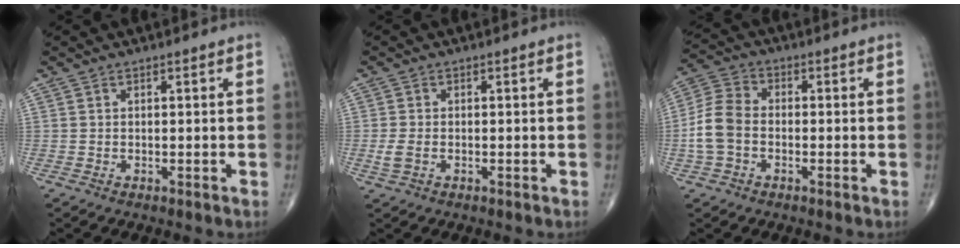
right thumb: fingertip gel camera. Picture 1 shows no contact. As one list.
[{"total": 2.5, "force": [-0.6, 1.5, 1.9], "torque": [-0.049, 0.003, -0.013]}, {"total": 8.1, "force": [-1.6, 5.7, 5.5], "torque": [-0.116, 0.025, -0.041]}]